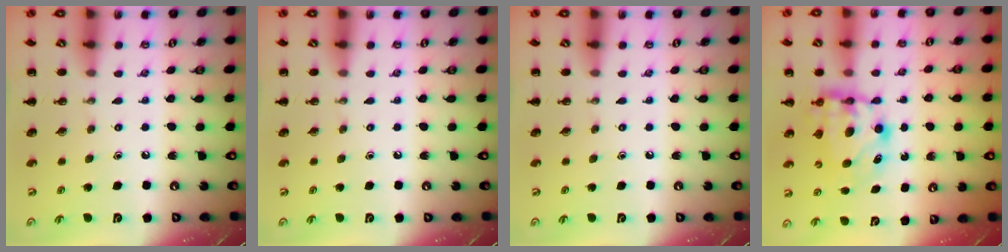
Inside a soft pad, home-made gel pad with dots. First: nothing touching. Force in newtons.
{"total": 0.0}
{"total": 0.0}
{"total": 6.2, "press": 6.1, "slide": 0.9}